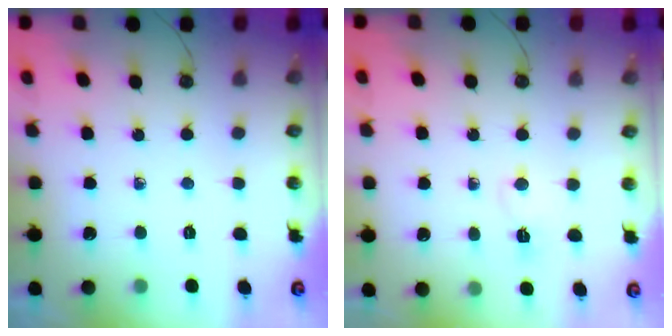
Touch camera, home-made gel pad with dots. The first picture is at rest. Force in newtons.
{"total": 4.1, "press": 3.8, "slide": 1.6}